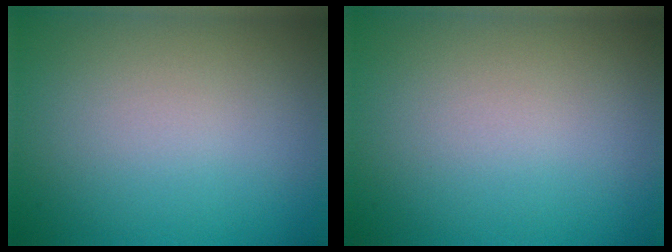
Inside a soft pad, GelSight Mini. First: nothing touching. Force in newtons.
{"total": 0.0}